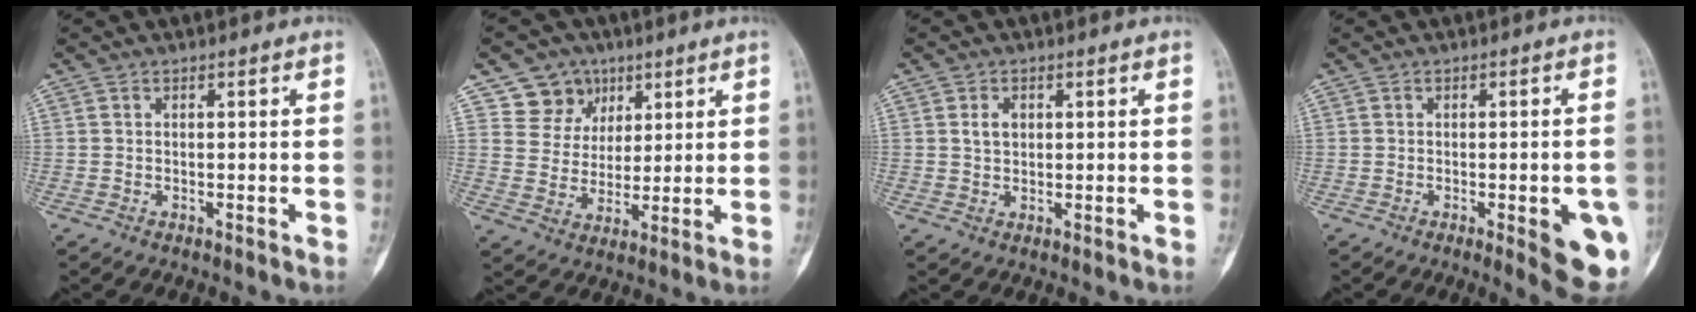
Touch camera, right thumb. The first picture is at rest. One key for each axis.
{"total": 9.0, "fx": 4.9, "fy": 7.4, "fz": 1.5, "tx": 0.014, "ty": -0.026, "tz": 0.091}
{"total": 2.7, "fx": 0.8, "fy": 2.0, "fz": 1.6, "tx": -0.022, "ty": -0.001, "tz": 0.015}
{"total": 8.9, "fx": -2.8, "fy": 2.7, "fz": 8.0, "tx": -0.077, "ty": -0.003, "tz": -0.026}